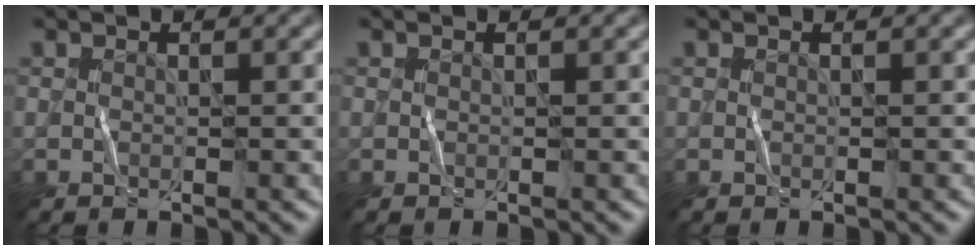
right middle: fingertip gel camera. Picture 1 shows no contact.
{"total": 0.0}
{"total": 0.0}